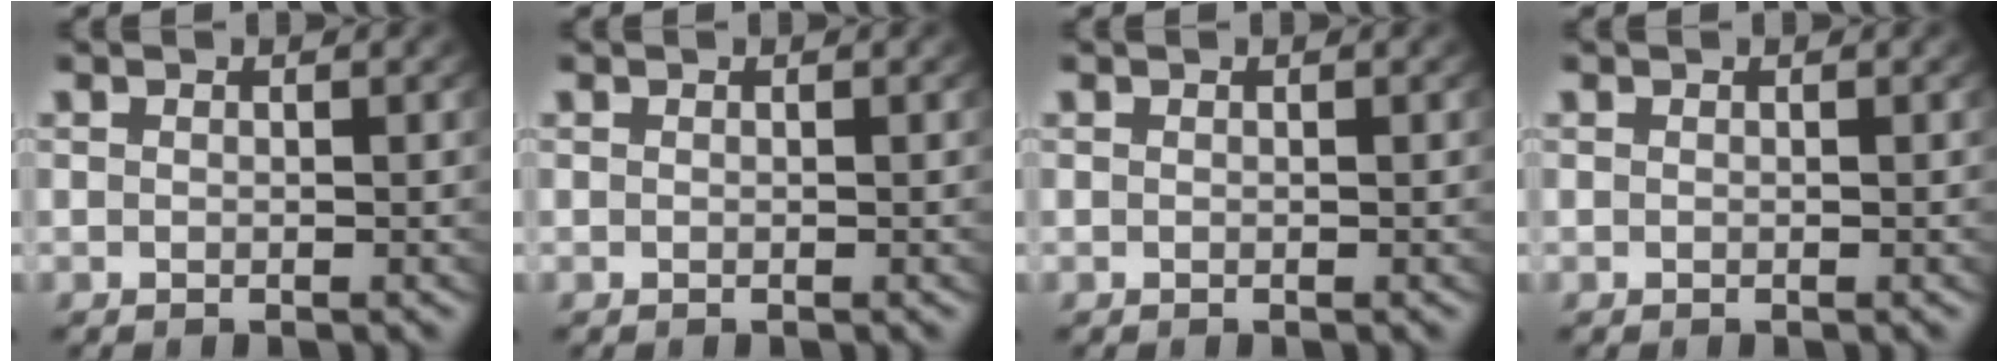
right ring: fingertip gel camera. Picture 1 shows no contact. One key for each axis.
{"total": 0.0}
{"total": 0.0}
{"total": 0.0}